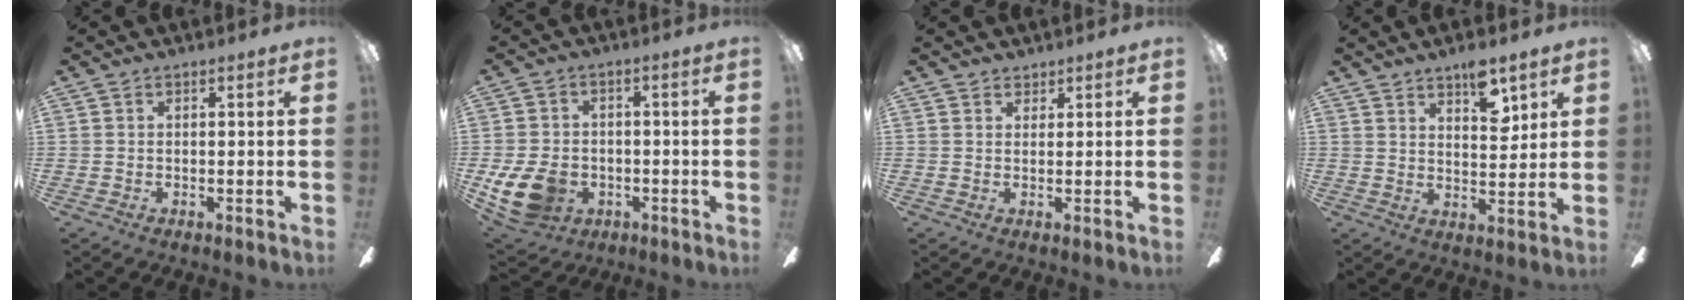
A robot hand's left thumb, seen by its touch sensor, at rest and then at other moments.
{"total": 12.2, "force": [-4.3, 8.8, 7.3], "torque": [-0.161, 0.021, -0.077]}
{"total": 1.4, "force": [1.2, 0.6, 0.0], "torque": [0.008, -0.004, 0.022]}
{"total": 8.4, "force": [5.7, 3.4, 5.1], "torque": [-0.057, -0.033, 0.093]}